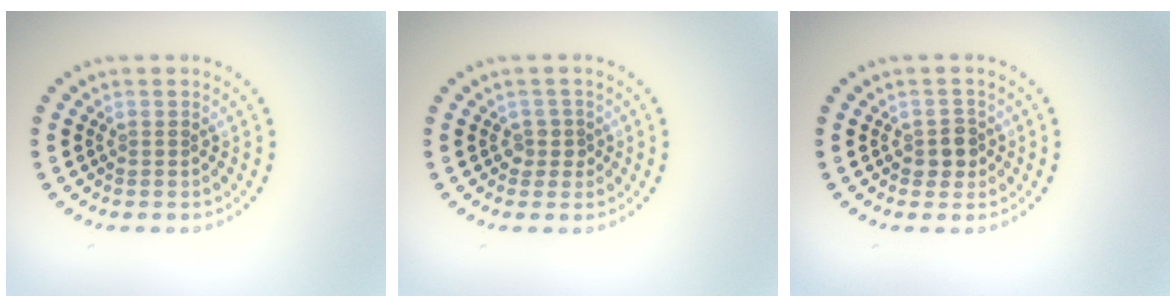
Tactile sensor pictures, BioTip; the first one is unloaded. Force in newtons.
{"total": 1.4, "press": 1.1, "slide": 0.8}
{"total": 1.9, "press": 1.7, "slide": 0.8}